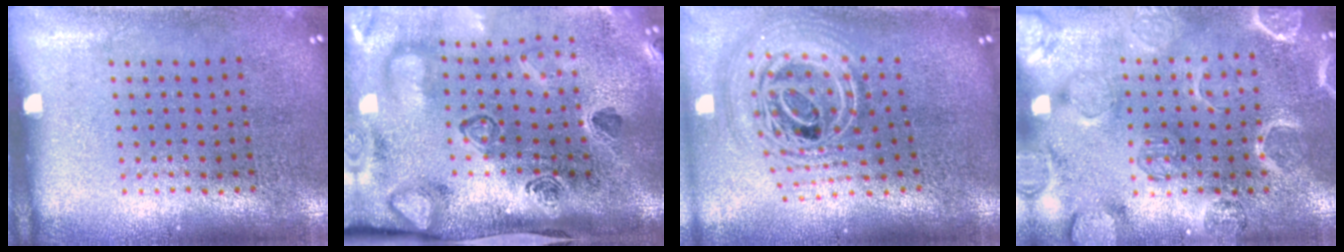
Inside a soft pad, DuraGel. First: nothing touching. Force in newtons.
{"total": 4.8, "press": 3.4, "slide": 3.4}
{"total": 3.0, "press": 2.1, "slide": 2.1}
{"total": 2.7, "press": 2.7, "slide": 0.0}